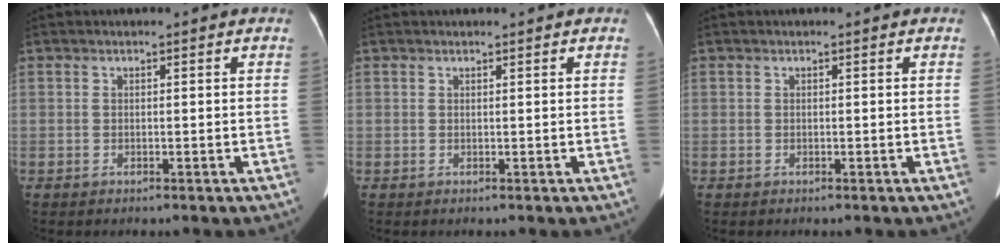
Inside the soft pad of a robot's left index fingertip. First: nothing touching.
{"total": 0.8, "force": [0.7, 0.1, 0.3], "torque": [-0.008, 0.008, 0.014]}
{"total": 0.0}